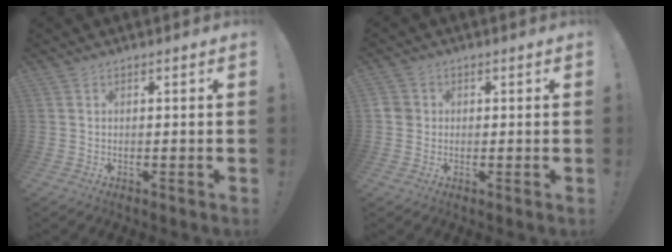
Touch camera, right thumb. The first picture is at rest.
{"total": 3.1, "force": [0.1, 3.0, 0.8], "torque": [-0.010, 0.007, 0.004]}